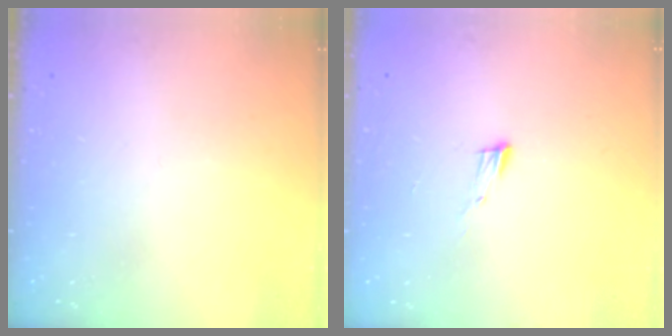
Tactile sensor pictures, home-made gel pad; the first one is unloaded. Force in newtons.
{"total": 4.8, "press": 4.8, "slide": 0.6}